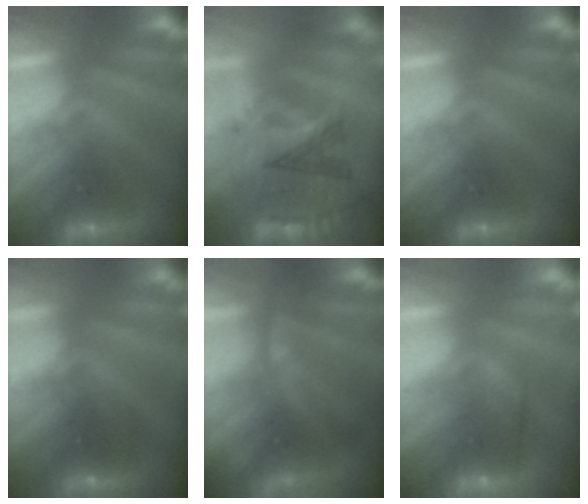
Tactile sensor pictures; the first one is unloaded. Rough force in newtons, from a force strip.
{"total": 2.9}
{"total": 0.0}
{"total": 2.4}
{"total": 8.6}
{"total": 2.8}